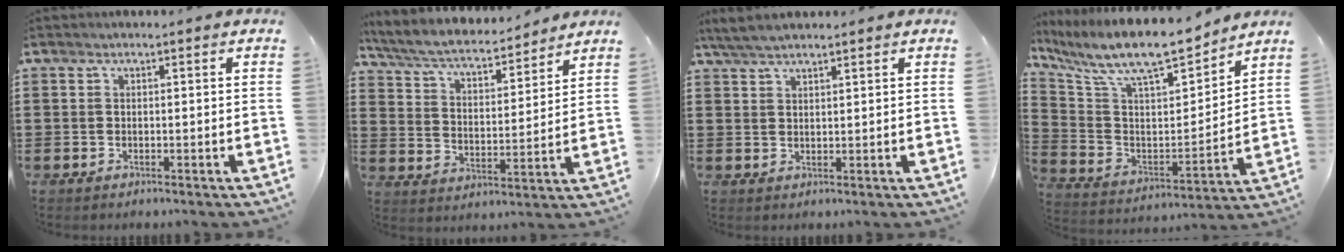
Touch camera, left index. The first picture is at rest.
{"total": 5.5, "force": [4.9, 0.8, 2.2], "torque": [-0.065, -0.031, 0.080]}
{"total": 3.5, "force": [3.1, 0.7, 1.7], "torque": [-0.040, 0.001, 0.059]}
{"total": 10.9, "force": [9.3, 2.1, 5.3], "torque": [-0.134, -0.063, 0.158]}